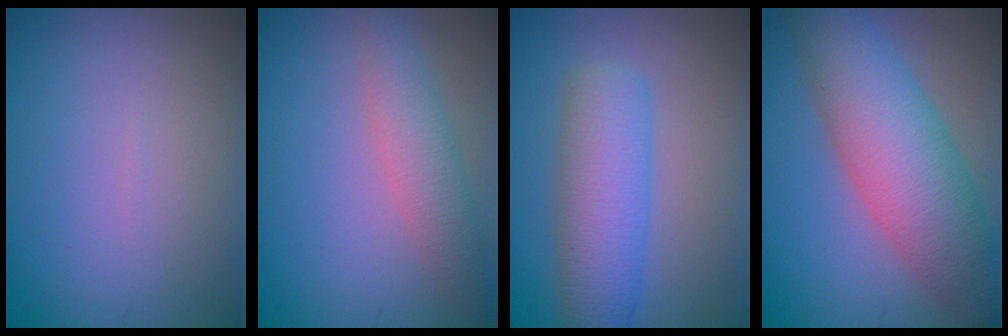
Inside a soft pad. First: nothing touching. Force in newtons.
{"total": 3.1, "press": 3.1, "slide": 0.2}
{"total": 5.6, "press": 5.6, "slide": 0.1}
{"total": 8.1, "press": 8.1, "slide": 0.5}